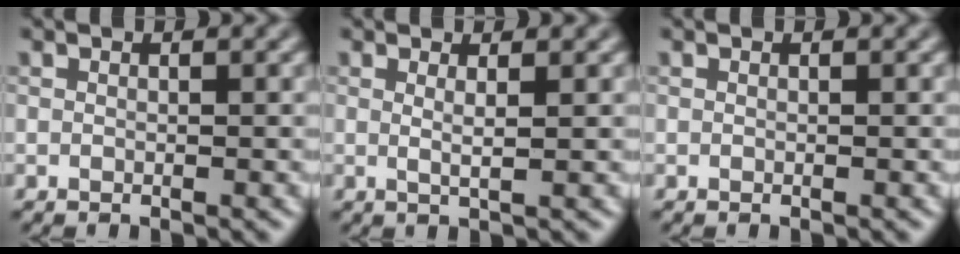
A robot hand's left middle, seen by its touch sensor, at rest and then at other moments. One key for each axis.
{"total": 1.5, "fx": 0.5, "fy": 0.4, "fz": 1.3, "tx": -0.021, "ty": -0.001, "tz": 0.001}
{"total": 0.0}